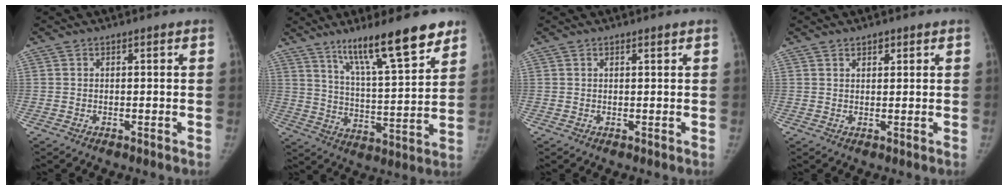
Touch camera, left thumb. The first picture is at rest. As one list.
[{"total": 17.7, "force": [12.0, 3.4, 12.6], "torque": [-0.169, -0.062, 0.197]}, {"total": 0.6, "force": [0.5, 0.1, 0.4], "torque": [-0.007, -0.002, 0.009]}, {"total": 1.6, "force": [1.1, 0.9, 0.7], "torque": [0.002, -0.004, 0.014]}]